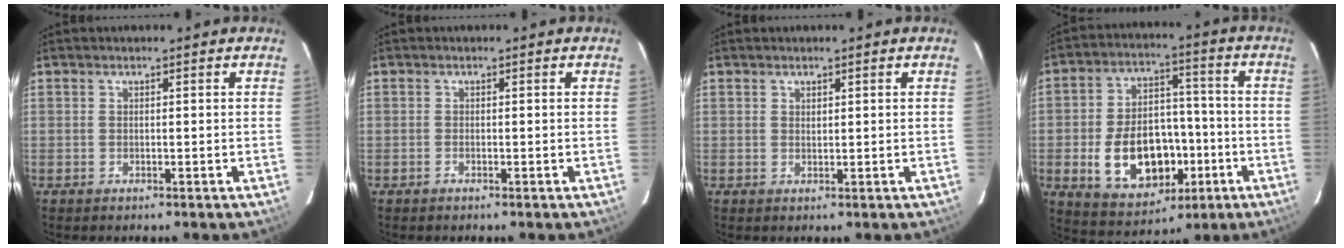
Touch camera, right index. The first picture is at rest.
{"total": 0.0}
{"total": 0.7, "force": [0.5, 0.4, 0.3], "torque": [-0.003, 0.001, 0.011]}
{"total": 16.7, "force": [-4.9, 10.9, 11.8], "torque": [-0.236, 0.017, -0.054]}